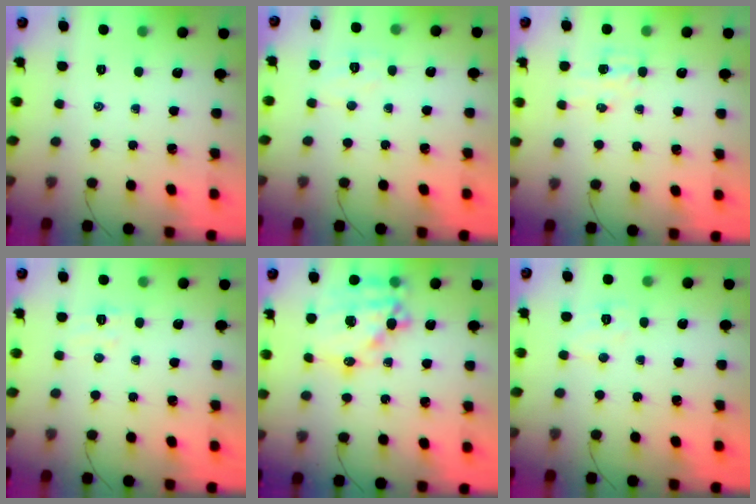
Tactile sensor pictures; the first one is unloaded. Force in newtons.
{"total": 4.2, "press": 4.1, "slide": 0.9}
{"total": 5.8, "press": 5.6, "slide": 1.4}
{"total": 5.5, "press": 5.4, "slide": 1.0}
{"total": 19.5, "press": 19.1, "slide": 3.9}
{"total": 5.5, "press": 5.4, "slide": 1.1}